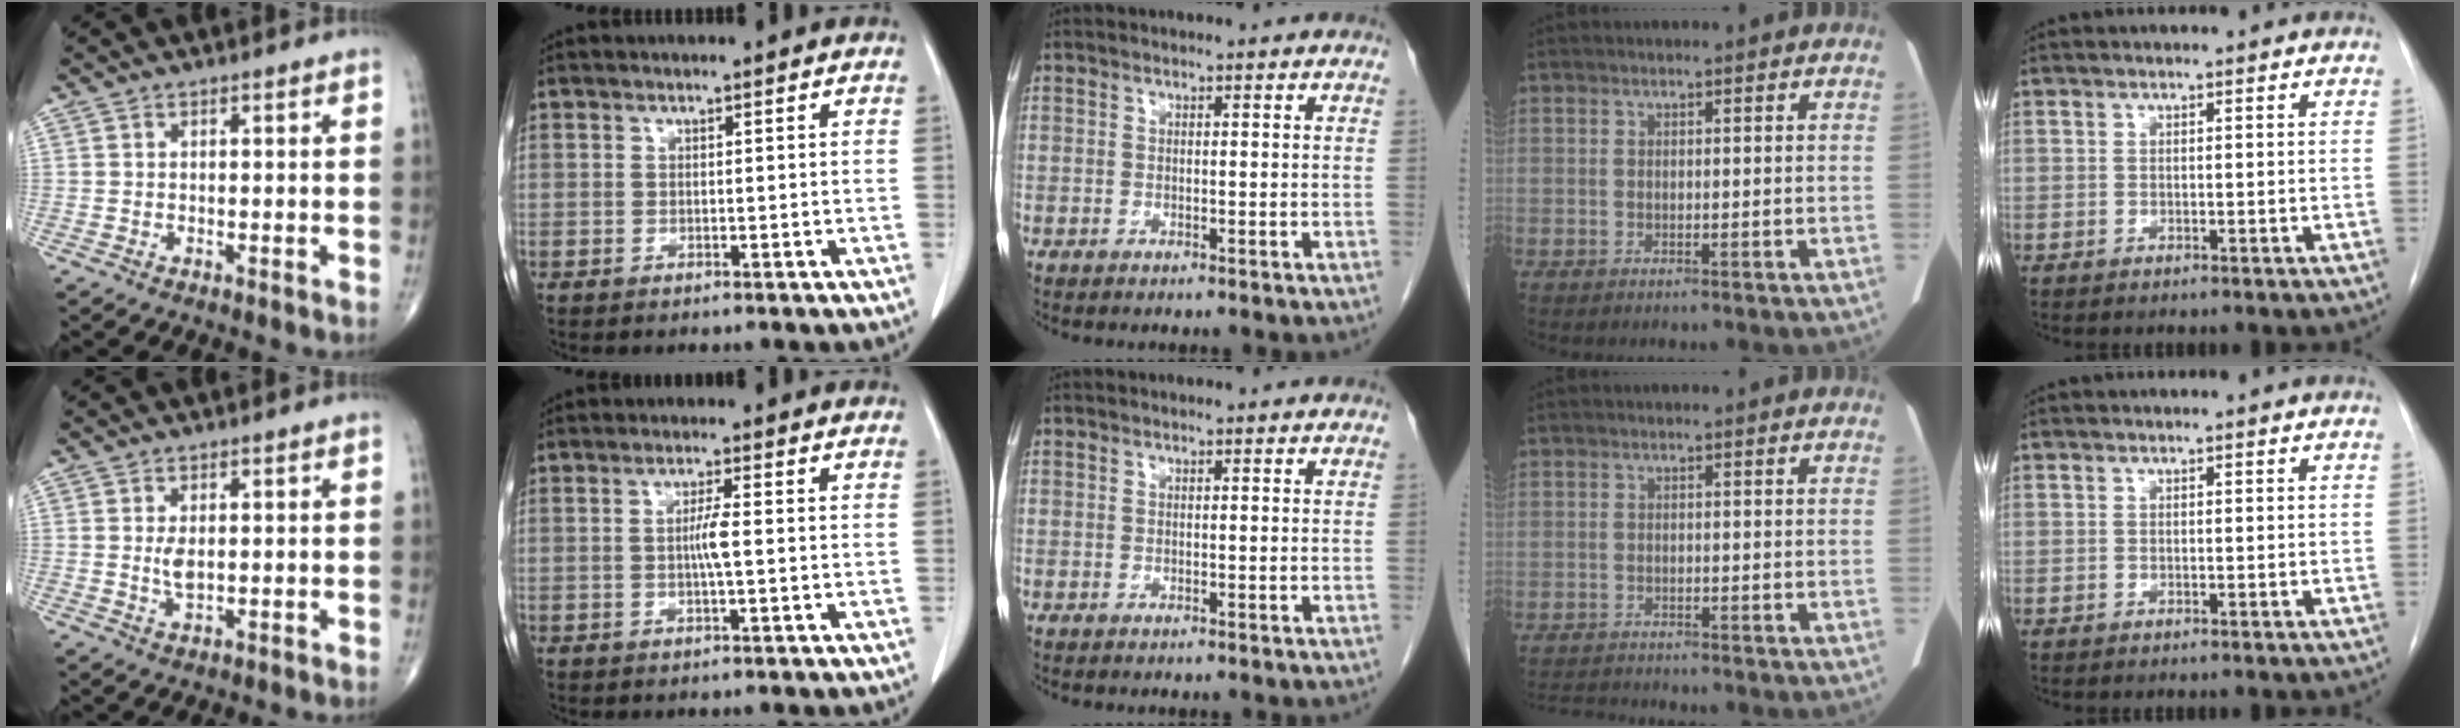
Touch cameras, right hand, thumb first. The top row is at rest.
{"thumb": {"total": 2.8, "force": [0.3, 1.3, 2.4], "torque": [-0.045, -0.007, 0.009]}, "index": {"total": 2.9, "force": [-0.2, -0.1, 2.9], "torque": [-0.055, -0.002, -0.004]}, "ring": {"total": 3.2, "force": [-3.2, 0.0, 0.4], "torque": [-0.010, -0.014, -0.051]}}